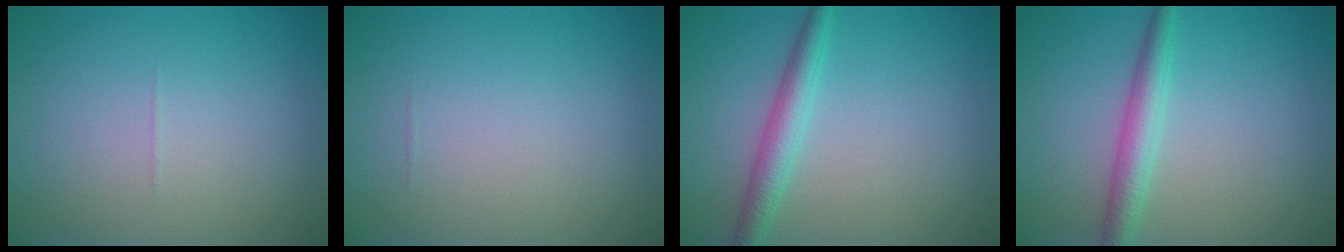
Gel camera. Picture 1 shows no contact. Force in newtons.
{"total": 0.0}
{"total": 2.9, "press": 2.9, "slide": 0.0}
{"total": 3.0, "press": 3.0, "slide": 0.1}